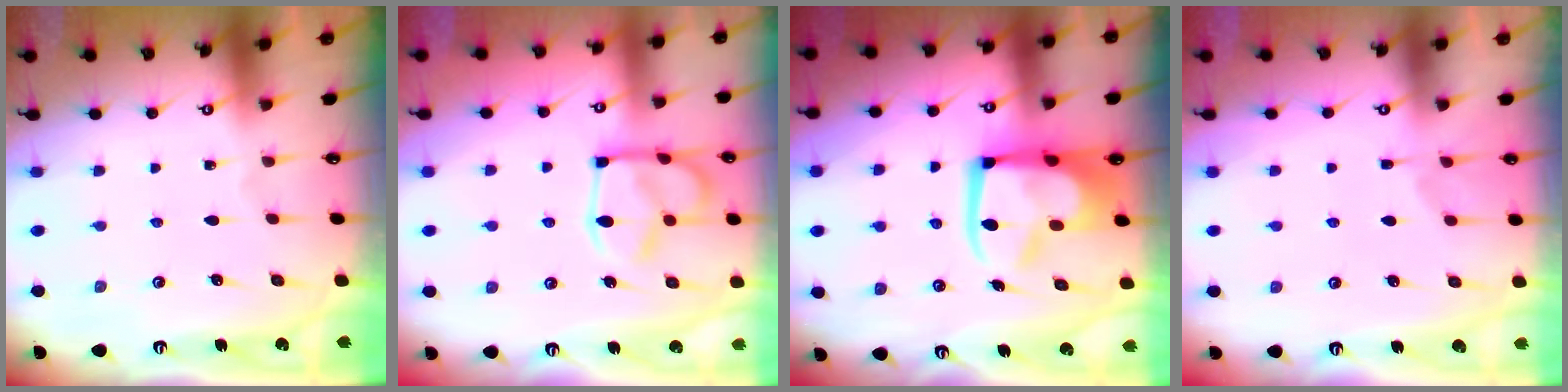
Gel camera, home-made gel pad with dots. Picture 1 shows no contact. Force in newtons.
{"total": 14.6, "press": 14.6, "slide": 0.9}
{"total": 15.2, "press": 15.0, "slide": 2.0}
{"total": 4.1, "press": 3.9, "slide": 1.3}